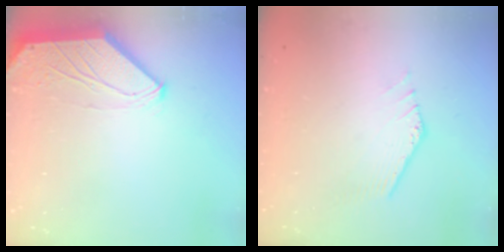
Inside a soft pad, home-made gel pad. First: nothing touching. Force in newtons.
{"total": 0.0}